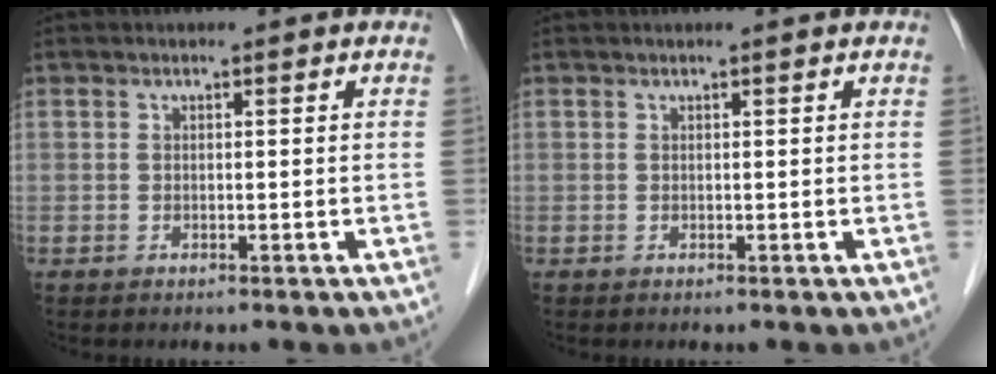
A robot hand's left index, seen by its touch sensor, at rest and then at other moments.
{"total": 0.5, "force": [0.5, -0.1, 0.2], "torque": [-0.005, 0.004, 0.011]}